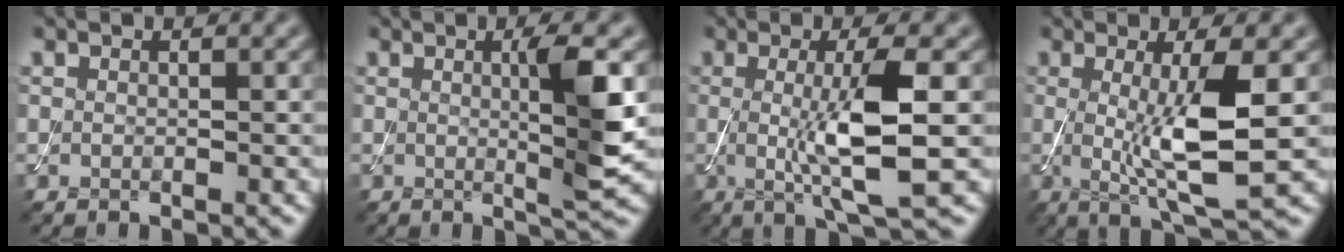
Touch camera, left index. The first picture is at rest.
{"total": 4.7, "force": [0.4, 0.5, 4.7], "torque": [-0.072, -0.007, 0.007]}
{"total": 6.5, "force": [-0.1, 1.1, 6.4], "torque": [-0.112, -0.010, -0.002]}
{"total": 6.5, "force": [0.0, 1.2, 6.4], "torque": [-0.112, -0.014, 0.003]}